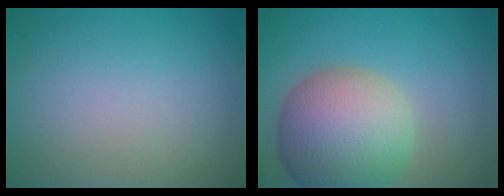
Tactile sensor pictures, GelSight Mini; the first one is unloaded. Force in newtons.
{"total": 10.4, "press": 10.4, "slide": 0.9}